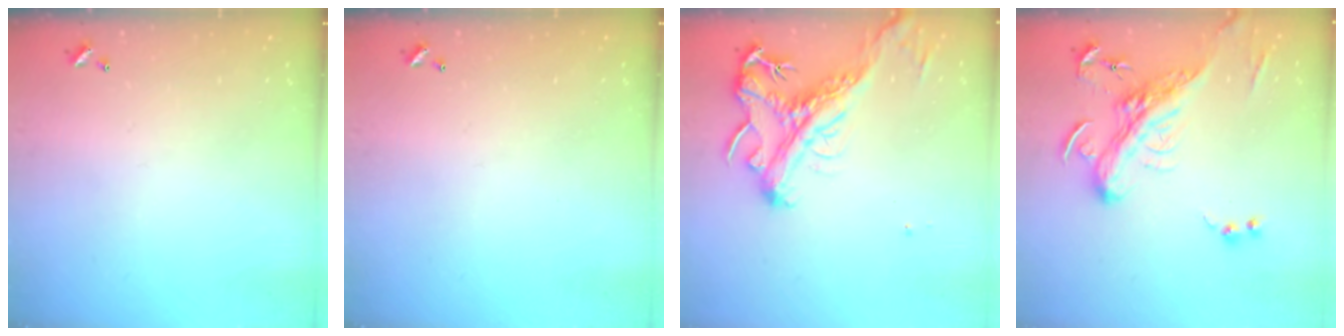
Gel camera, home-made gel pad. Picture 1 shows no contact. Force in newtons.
{"total": 0.0}
{"total": 2.6, "press": 2.2, "slide": 1.4}
{"total": 4.5, "press": 4.2, "slide": 1.6}